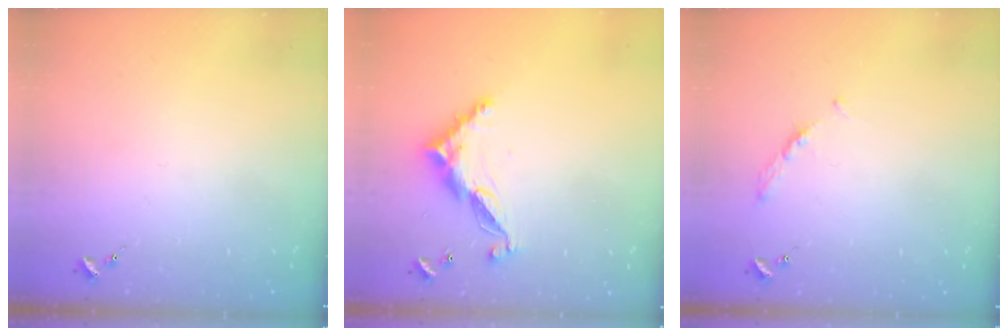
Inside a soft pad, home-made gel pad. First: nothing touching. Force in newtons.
{"total": 11.3, "press": 11.3, "slide": 0.3}
{"total": 3.7, "press": 3.6, "slide": 0.4}